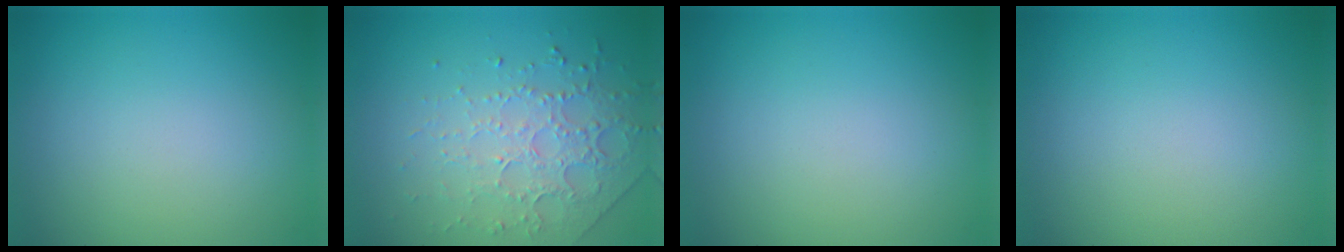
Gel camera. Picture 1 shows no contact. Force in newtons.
{"total": 4.5, "press": 3.1, "slide": 3.2}
{"total": 0.0}
{"total": 0.0}